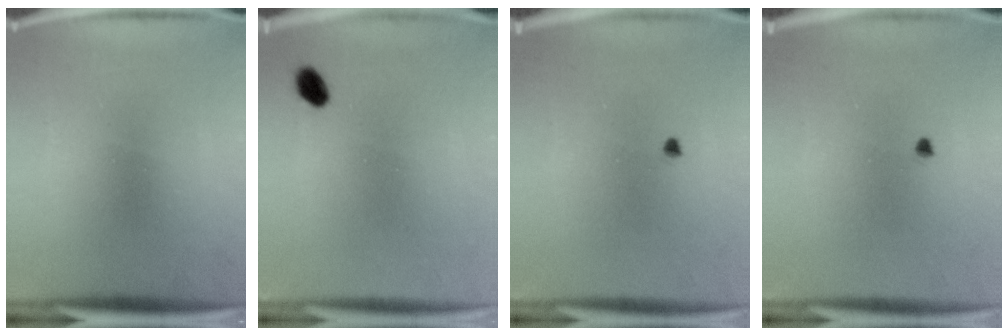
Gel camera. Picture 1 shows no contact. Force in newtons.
{"total": 2.8}
{"total": 0.7}
{"total": 0.7}